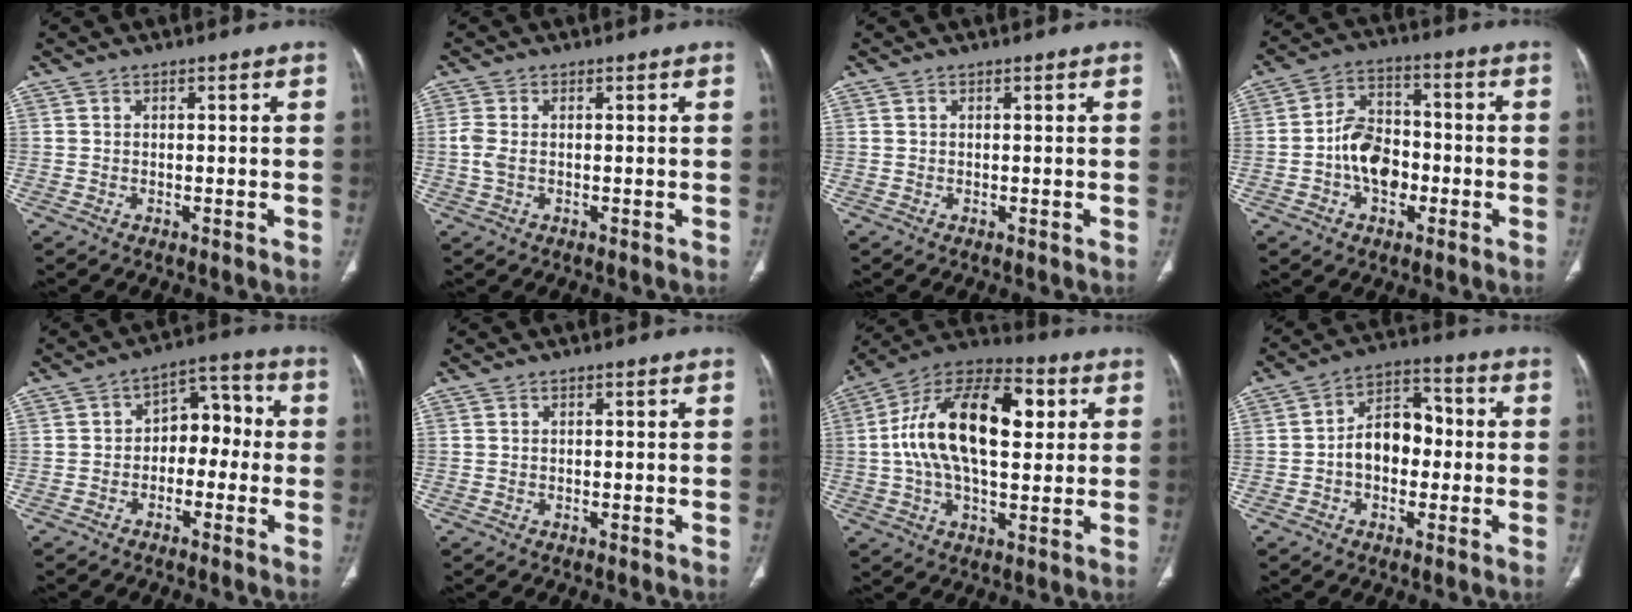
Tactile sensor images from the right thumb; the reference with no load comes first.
{"total": 3.0, "force": [-0.1, 1.6, 2.5], "torque": [-0.078, 0.008, -0.001]}
{"total": 0.0}
{"total": 10.4, "force": [-2.4, 7.2, 7.1], "torque": [-0.097, 0.031, -0.049]}
{"total": 8.4, "force": [-1.1, 5.8, 6.0], "torque": [-0.047, 0.043, -0.032]}
{"total": 0.0}
{"total": 22.0, "force": [3.8, 11.5, 18.4], "torque": [-0.304, 0.019, 0.052]}
{"total": 10.1, "force": [-0.8, 7.0, 7.3], "torque": [-0.089, 0.036, -0.025]}